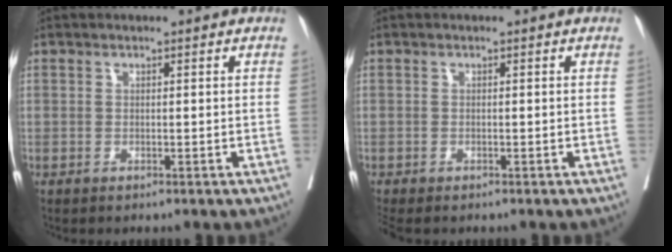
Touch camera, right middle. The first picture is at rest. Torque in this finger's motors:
{"motor_torque": [0.33, -0.30, 0.03, 0.02]}